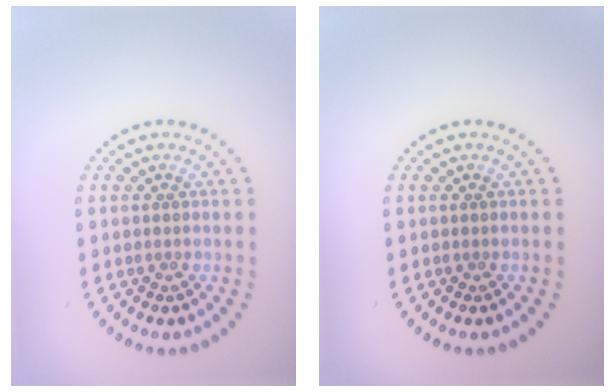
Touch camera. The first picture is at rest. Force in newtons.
{"total": 0.0}